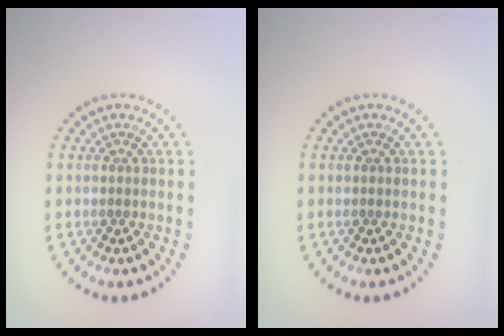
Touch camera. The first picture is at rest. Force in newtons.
{"total": 0.0}